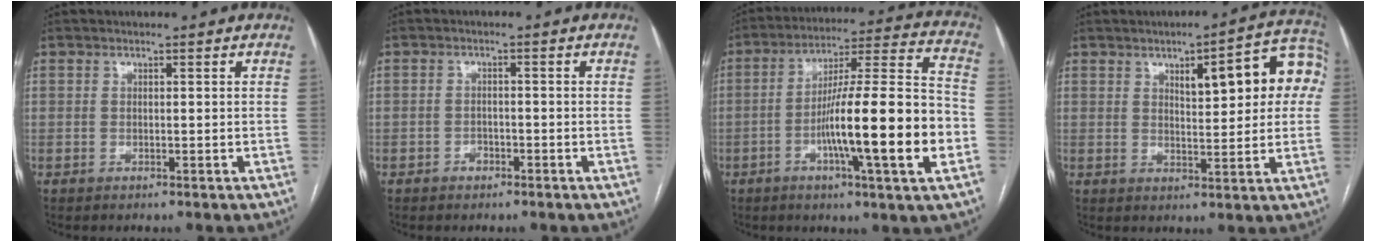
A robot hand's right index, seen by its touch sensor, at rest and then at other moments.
{"total": 1.7, "force": [-1.1, 1.2, 0.5], "torque": [-0.006, 0.006, -0.018]}
{"total": 19.7, "force": [-5.2, 0.7, 19.0], "torque": [-0.291, 0.006, -0.082]}
{"total": 12.1, "force": [3.4, 3.3, 11.2], "torque": [-0.137, 0.030, 0.042]}